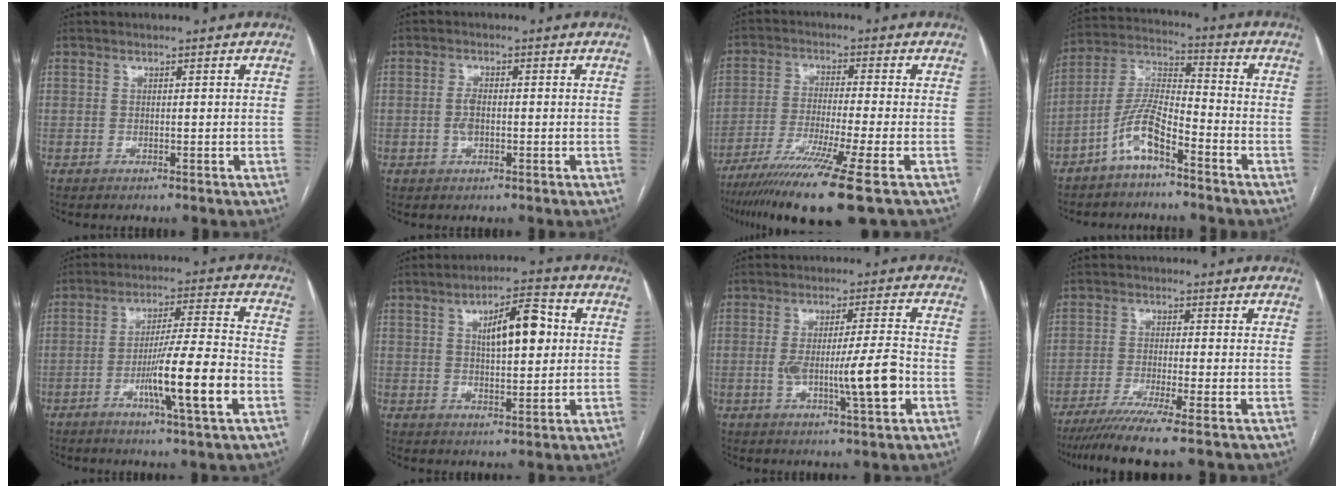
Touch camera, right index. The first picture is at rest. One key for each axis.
{"total": 2.5, "fx": -0.5, "fy": 1.2, "fz": 2.1, "tx": -0.046, "ty": 0.001, "tz": -0.009}
{"total": 14.2, "fx": -9.4, "fy": -1.6, "fz": 10.5, "tx": -0.194, "ty": -0.043, "tz": -0.158}
{"total": 8.9, "fx": -5.4, "fy": 2.5, "fz": 6.6, "tx": -0.152, "ty": 0.012, "tz": -0.110}
{"total": 12.4, "fx": -4.4, "fy": -0.3, "fz": 11.5, "tx": -0.197, "ty": -0.006, "tz": -0.075}
{"total": 9.0, "fx": 2.2, "fy": 2.7, "fz": 8.3, "tx": -0.132, "ty": 0.017, "tz": 0.035}
{"total": 9.2, "fx": -2.1, "fy": 0.4, "fz": 8.9, "tx": -0.150, "ty": 0.001, "tz": -0.033}
{"total": 8.7, "fx": -6.4, "fy": -1.0, "fz": 5.9, "tx": -0.093, "ty": -0.024, "tz": -0.104}